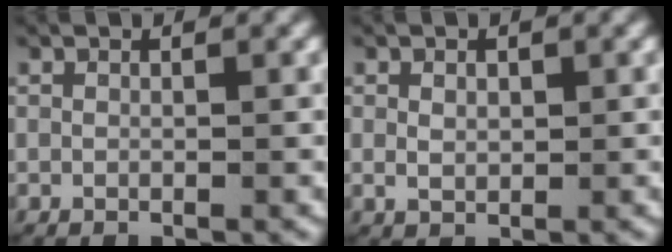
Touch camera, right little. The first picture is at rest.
{"total": 1.3, "force": [0.2, 0.9, 0.9], "torque": [-0.025, -0.008, 0.013]}